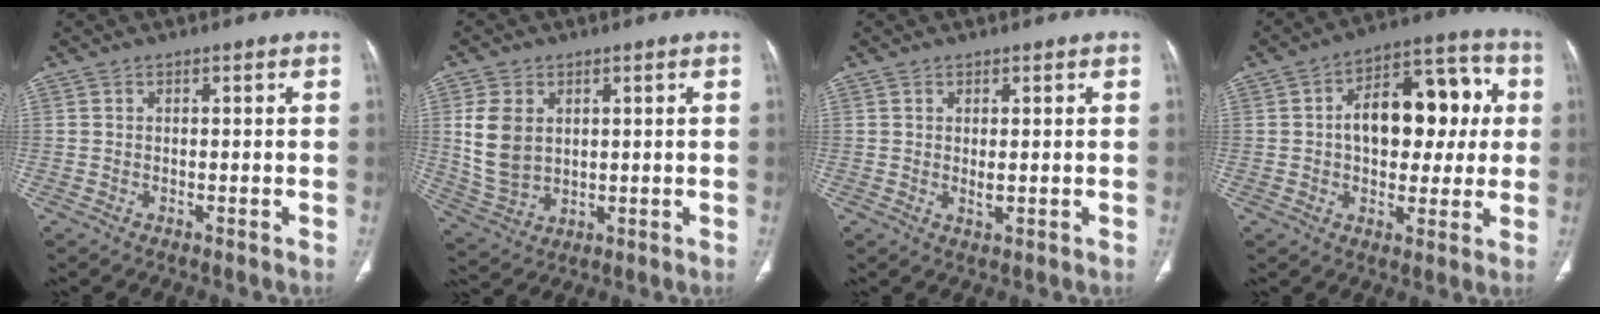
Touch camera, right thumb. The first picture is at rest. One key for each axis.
{"total": 9.3, "fx": 2.1, "fy": 6.6, "fz": 6.1, "tx": -0.114, "ty": -0.009, "tz": 0.055}
{"total": 1.7, "fx": 0.1, "fy": 0.6, "fz": 1.6, "tx": -0.030, "ty": -0.007, "tz": 0.005}
{"total": 17.5, "fx": 1.9, "fy": 10.7, "fz": 13.7, "tx": -0.148, "ty": 0.036, "tz": 0.026}